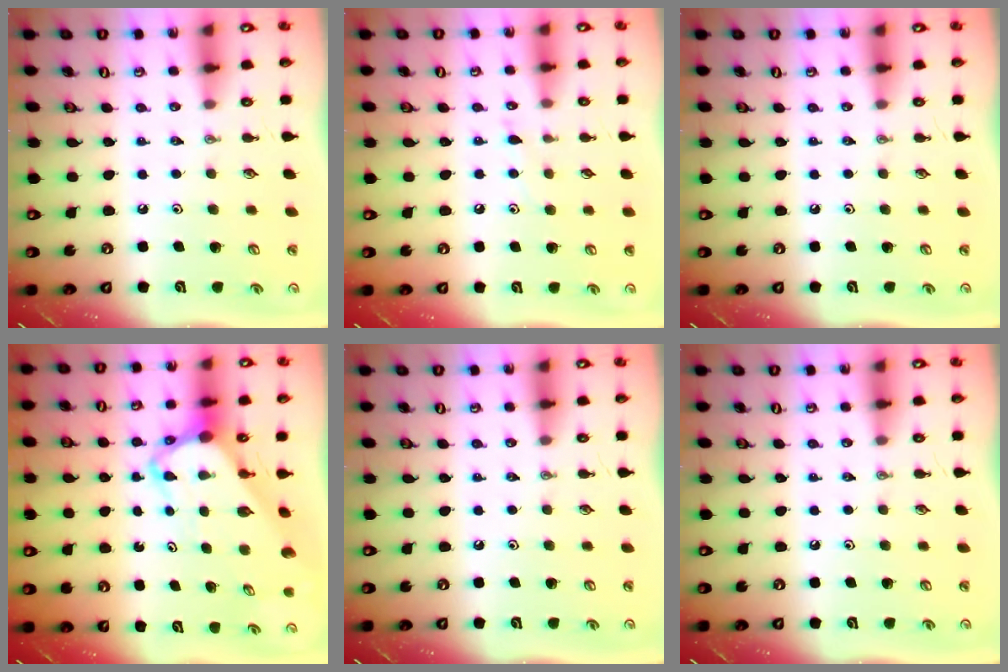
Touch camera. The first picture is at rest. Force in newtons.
{"total": 5.5, "press": 5.4, "slide": 0.7}
{"total": 0.0}
{"total": 4.7, "press": 4.7, "slide": 0.2}
{"total": 0.0}
{"total": 0.0}